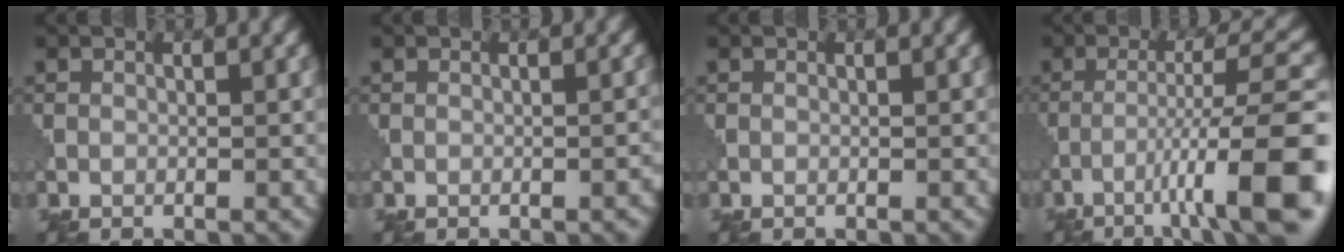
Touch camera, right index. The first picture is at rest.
{"total": 1.0, "force": [-0.4, 0.3, 0.8], "torque": [-0.005, 0.003, -0.006]}
{"total": 0.0}
{"total": 10.5, "force": [-4.3, 1.5, 9.4], "torque": [-0.132, 0.015, -0.063]}